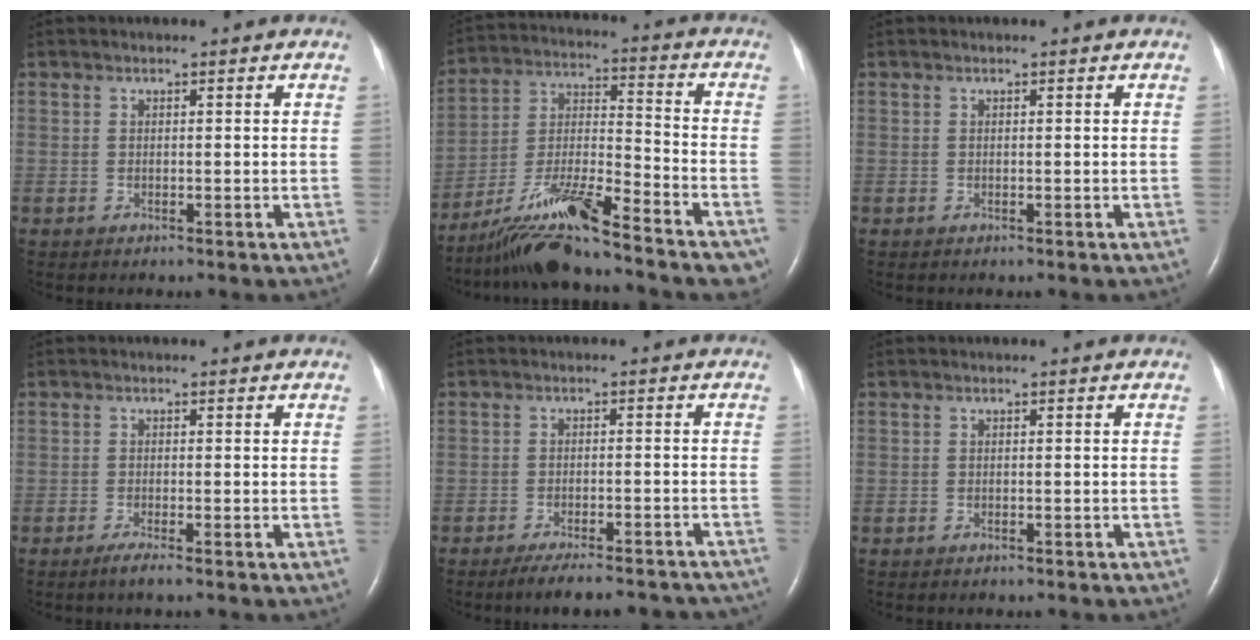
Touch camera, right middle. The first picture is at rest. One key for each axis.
{"total": 18.6, "fx": -14.7, "fy": 2.1, "fz": 11.2, "tx": -0.188, "ty": -0.012, "tz": -0.260}
{"total": 0.0}
{"total": 1.7, "fx": -1.2, "fy": -0.2, "fz": 1.2, "tx": -0.030, "ty": -0.005, "tz": -0.027}
{"total": 14.6, "fx": -13.3, "fy": 2.5, "fz": 5.5, "tx": -0.067, "ty": 0.000, "tz": -0.164}
{"total": 0.8, "fx": -0.6, "fy": 0.3, "fz": 0.4, "tx": -0.014, "ty": -0.002, "tz": -0.006}